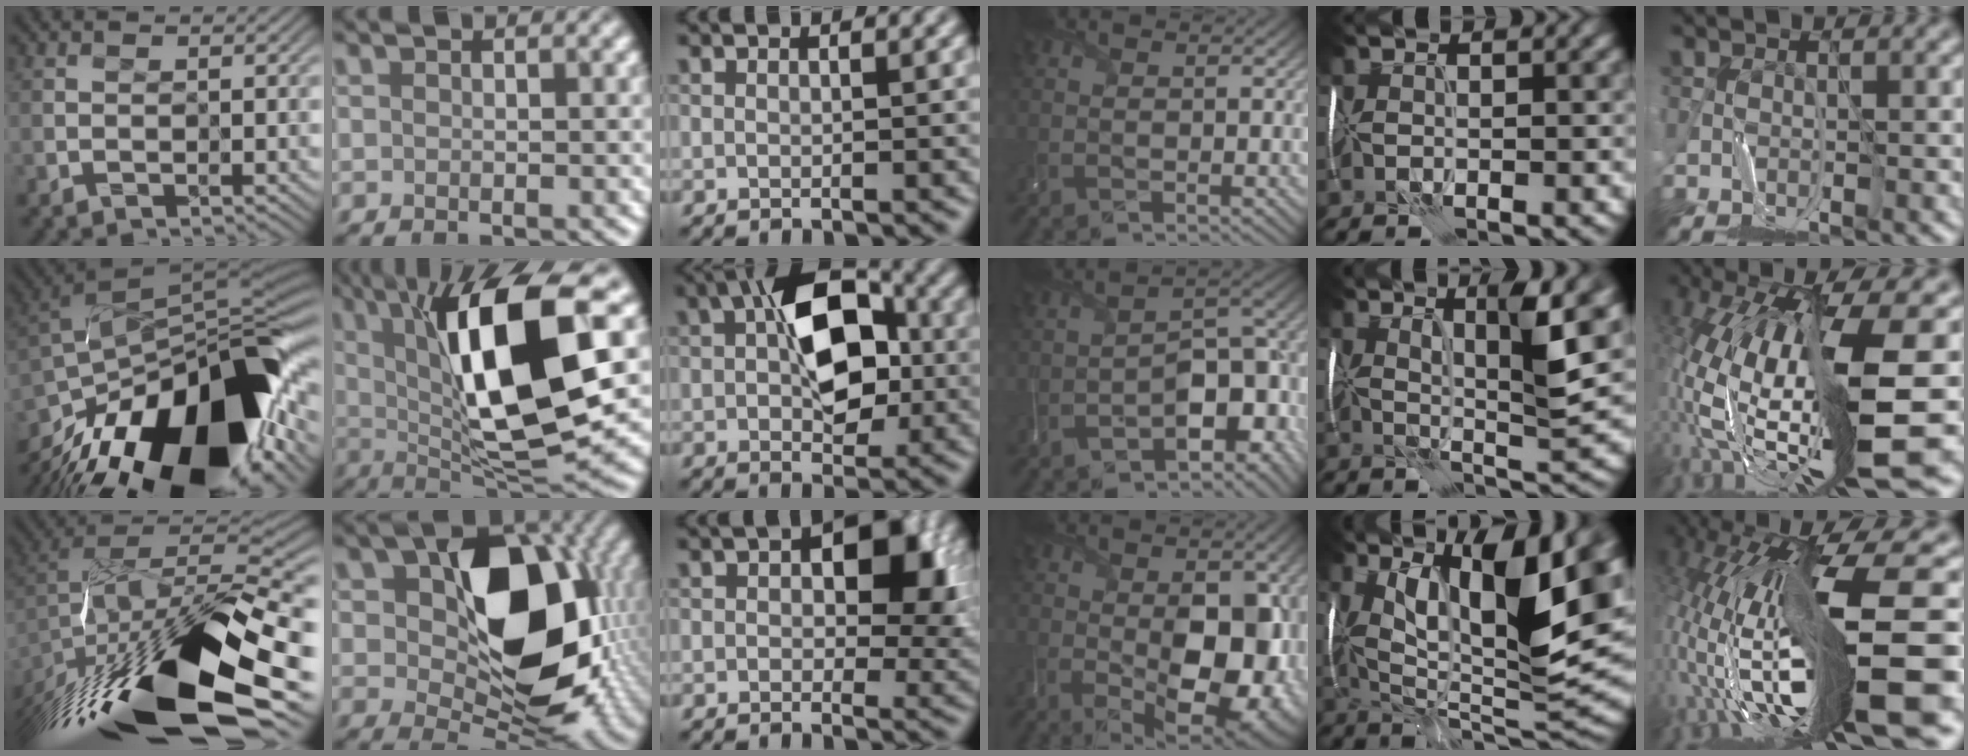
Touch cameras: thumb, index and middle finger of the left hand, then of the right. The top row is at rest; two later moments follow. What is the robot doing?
{"motion": "wrap", "object": "thread"}